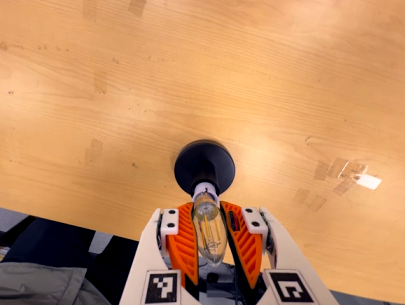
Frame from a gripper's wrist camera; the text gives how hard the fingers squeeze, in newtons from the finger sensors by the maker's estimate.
{"total": 20.6, "left": 20.2, "right": 21.1}